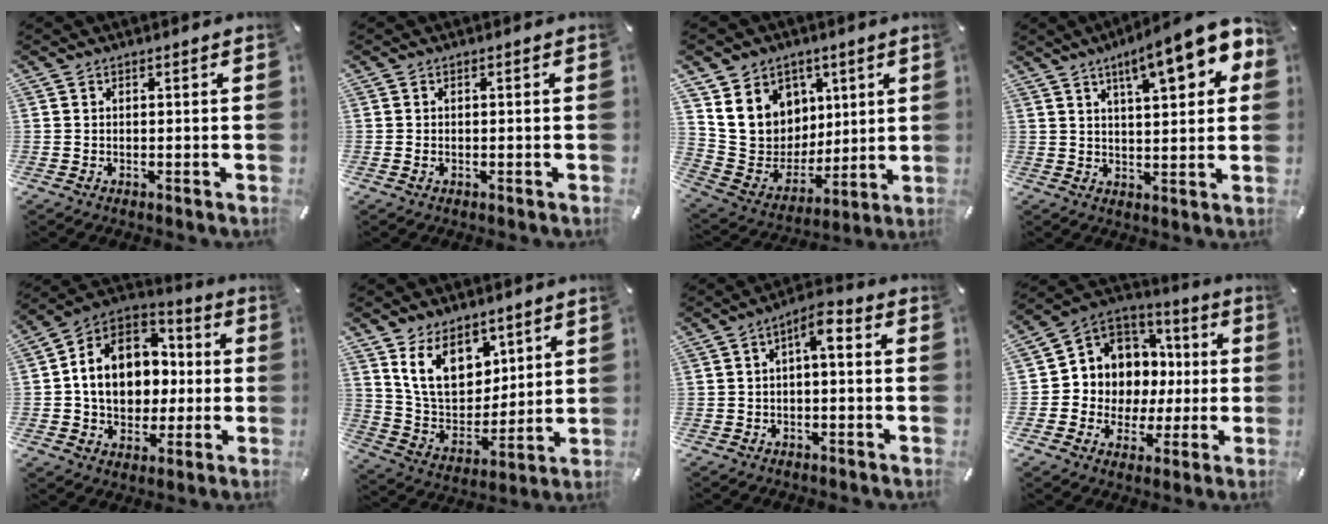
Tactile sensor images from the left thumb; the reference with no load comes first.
{"total": 0.7, "force": [-0.2, 0.4, 0.6], "torque": [-0.012, 0.000, -0.005]}
{"total": 13.5, "force": [5.3, 12.0, 3.1], "torque": [-0.056, -0.044, 0.114]}
{"total": 13.3, "force": [7.5, 3.6, 10.5], "torque": [-0.154, -0.031, 0.118]}
{"total": 14.3, "force": [-0.3, 12.3, 7.3], "torque": [-0.141, 0.002, -0.001]}
{"total": 14.1, "force": [7.7, 9.7, 6.8], "torque": [-0.132, -0.036, 0.150]}
{"total": 4.7, "force": [-0.2, 2.0, 4.2], "torque": [-0.081, 0.016, -0.007]}
{"total": 9.1, "force": [1.1, 9.1, 0.3], "torque": [-0.025, -0.036, 0.038]}